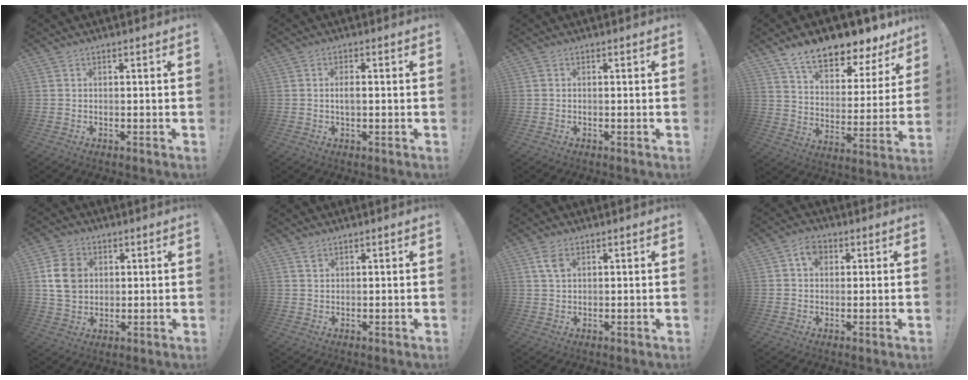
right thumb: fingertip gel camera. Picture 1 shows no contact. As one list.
[{"total": 2.3, "force": [-0.2, 0.8, 2.2], "torque": [-0.033, 0.001, -0.006]}, {"total": 0.0}, {"total": 13.2, "force": [10.8, 4.4, 6.2], "torque": [-0.101, -0.091, 0.186]}, {"total": 10.6, "force": [2.2, 8.7, 5.5], "torque": [-0.088, 0.001, 0.045]}, {"total": 1.5, "force": [1.1, 0.8, 0.6], "torque": [0.000, -0.005, 0.018]}, {"total": 4.1, "force": [1.8, 2.2, 3.0], "torque": [-0.049, -0.002, 0.032]}, {"total": 5.5, "force": [1.7, 4.0, 3.3], "torque": [-0.049, 0.004, 0.030]}]